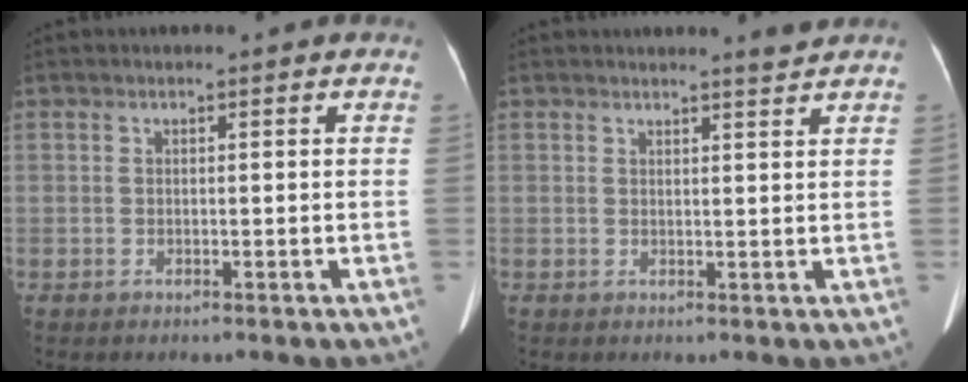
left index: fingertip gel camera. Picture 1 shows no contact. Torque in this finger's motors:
{"motor_torque": [0.06, -0.12, 0.08, 0.02]}